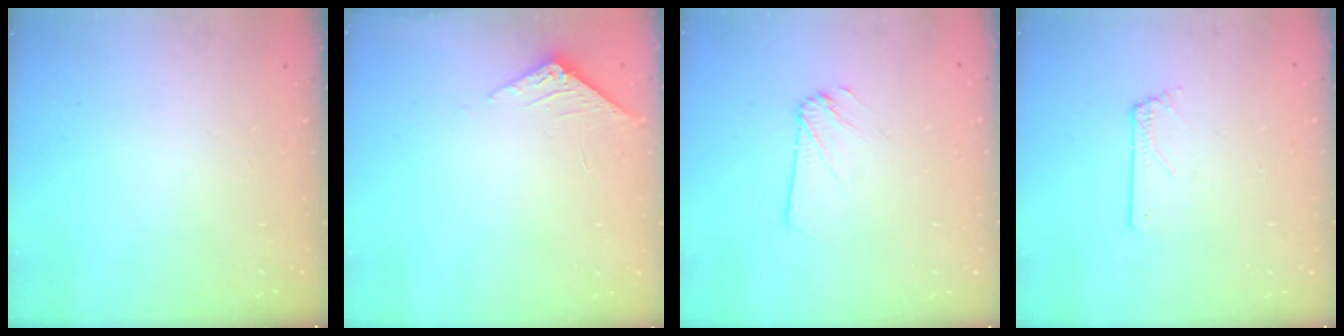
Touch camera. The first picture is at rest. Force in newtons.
{"total": 4.3, "press": 4.3, "slide": 0.4}
{"total": 2.1, "press": 2.1, "slide": 0.1}
{"total": 0.0}